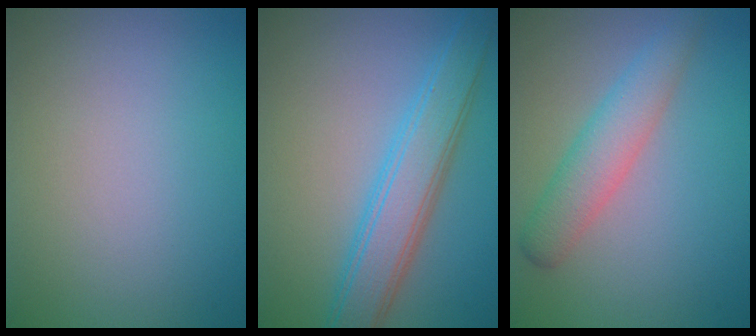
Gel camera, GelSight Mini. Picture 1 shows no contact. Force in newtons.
{"total": 5.2, "press": 5.2, "slide": 0.3}
{"total": 3.7, "press": 3.7, "slide": 0.1}